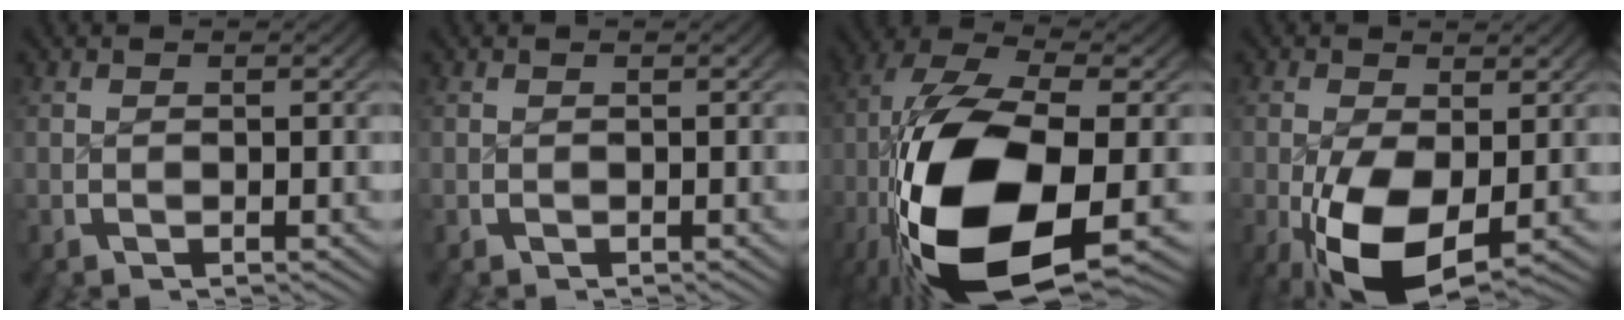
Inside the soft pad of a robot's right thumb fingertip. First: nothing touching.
{"total": 0.0}
{"total": 20.8, "force": [-3.7, 11.6, 16.8], "torque": [-0.356, -0.076, -0.011]}
{"total": 8.4, "force": [-2.2, 5.0, 6.3], "torque": [-0.147, -0.050, -0.007]}